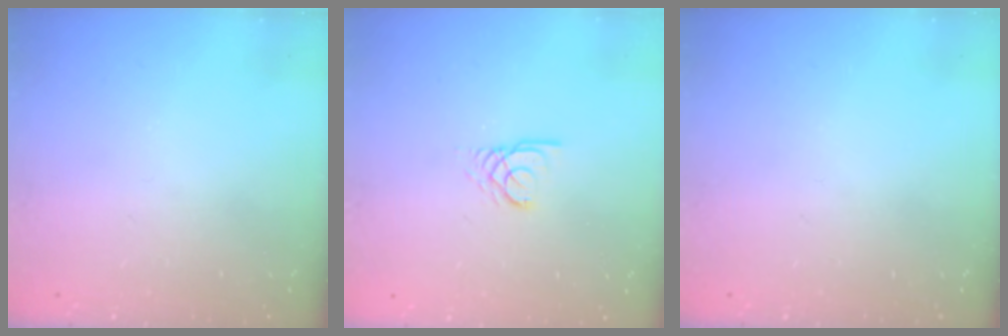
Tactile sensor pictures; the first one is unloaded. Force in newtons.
{"total": 2.6, "press": 2.6, "slide": 0.1}
{"total": 0.0}